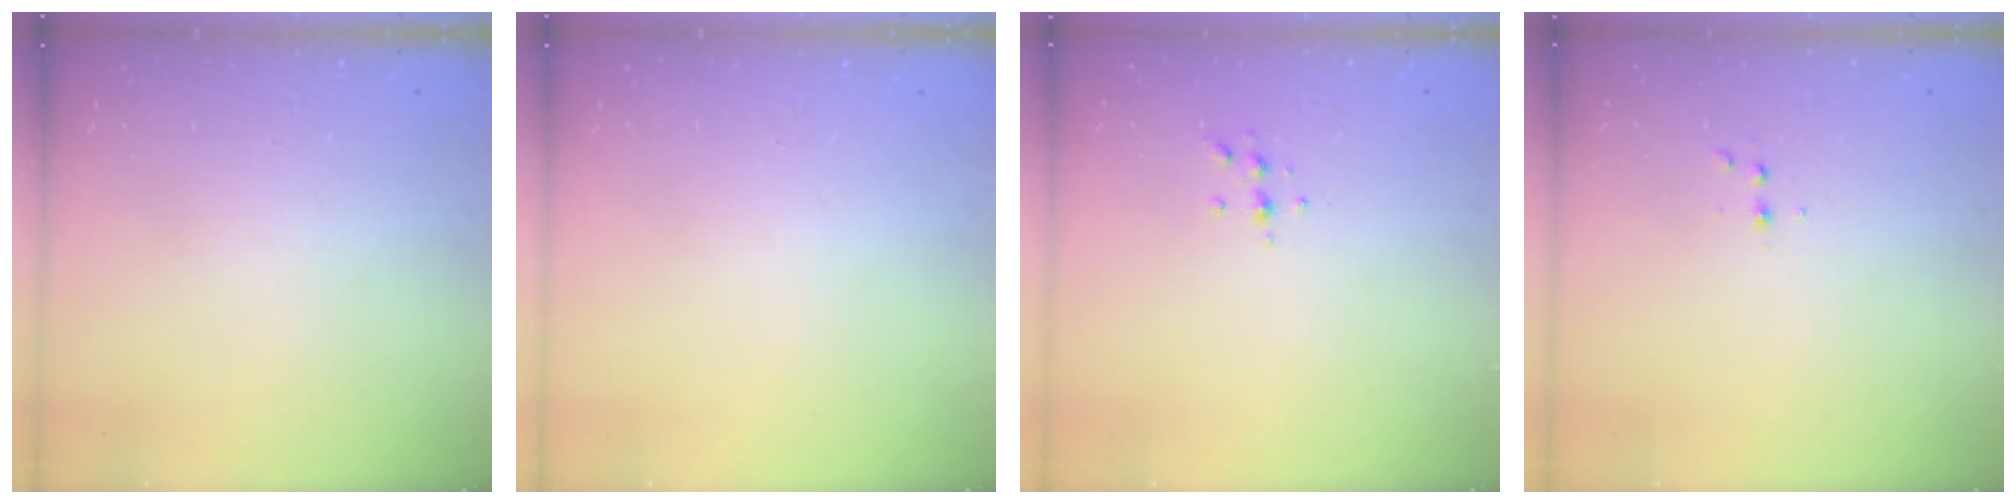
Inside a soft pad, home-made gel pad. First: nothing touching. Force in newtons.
{"total": 0.0}
{"total": 5.4, "press": 5.4, "slide": 0.7}
{"total": 2.9, "press": 2.7, "slide": 1.1}